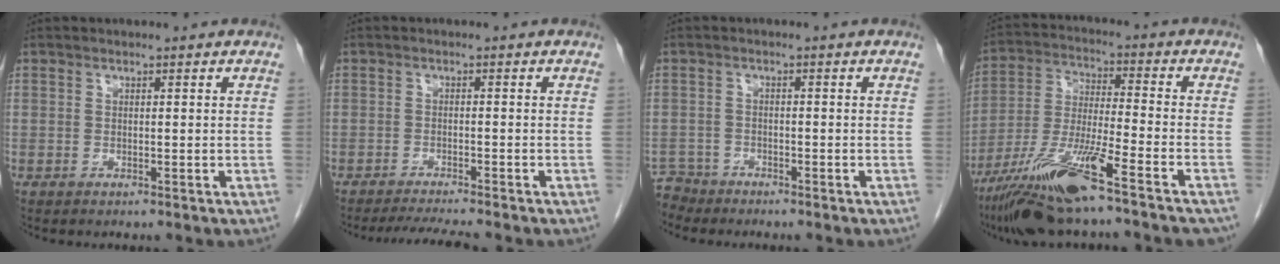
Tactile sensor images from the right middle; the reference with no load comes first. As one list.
[{"total": 4.9, "force": [-4.5, -0.6, 1.9], "torque": [-0.034, -0.017, -0.073]}, {"total": 3.1, "force": [-2.8, 0.5, -1.1], "torque": [0.021, -0.008, -0.056]}, {"total": 15.9, "force": [-10.8, 0.5, 11.7], "torque": [-0.234, -0.035, -0.197]}]